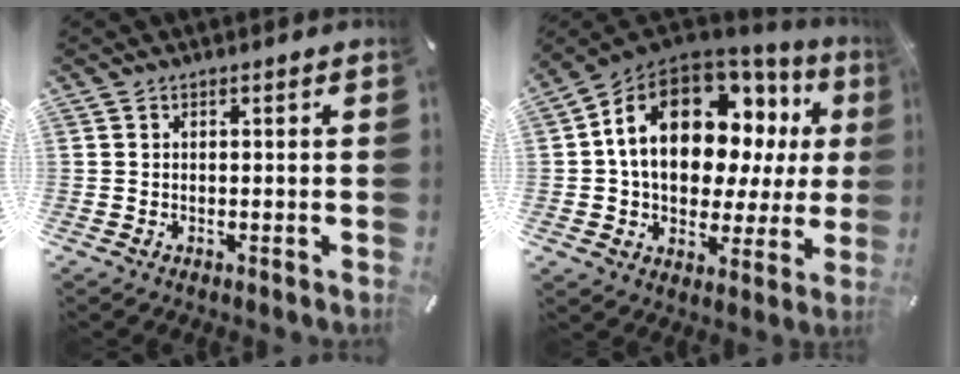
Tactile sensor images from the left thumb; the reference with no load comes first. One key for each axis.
{"total": 19.2, "fx": 5.8, "fy": 12.7, "fz": 13.1, "tx": -0.227, "ty": -0.036, "tz": 0.093}